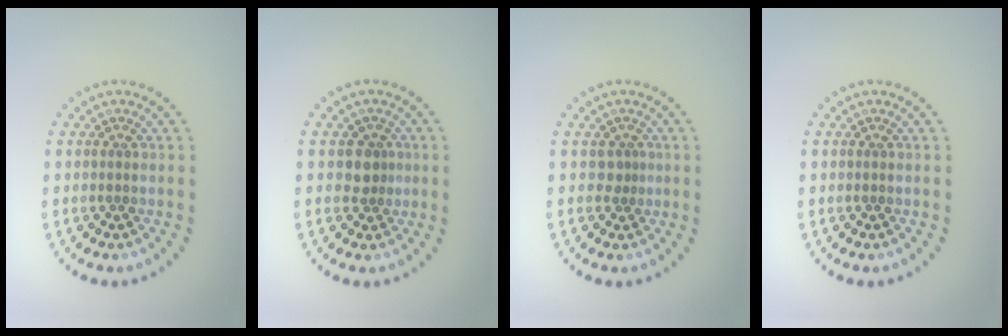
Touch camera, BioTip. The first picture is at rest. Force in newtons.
{"total": 2.1, "press": 1.7, "slide": 1.2}
{"total": 1.0, "press": 0.6, "slide": 0.8}
{"total": 0.0}